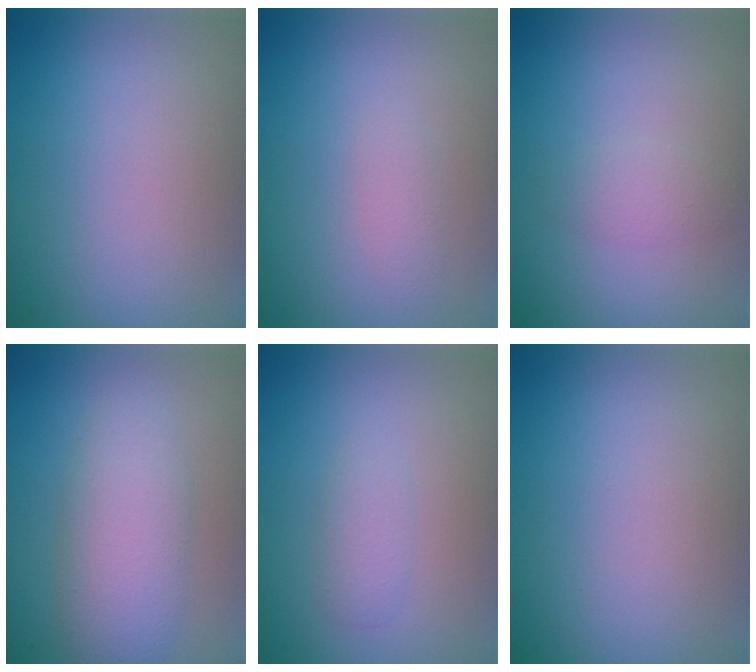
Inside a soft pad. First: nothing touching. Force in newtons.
{"total": 0.9, "press": 0.9, "slide": 0.0}
{"total": 1.5, "press": 1.5, "slide": 0.0}
{"total": 4.8, "press": 4.8, "slide": 0.3}
{"total": 1.4, "press": 1.4, "slide": 0.0}
{"total": 0.0}